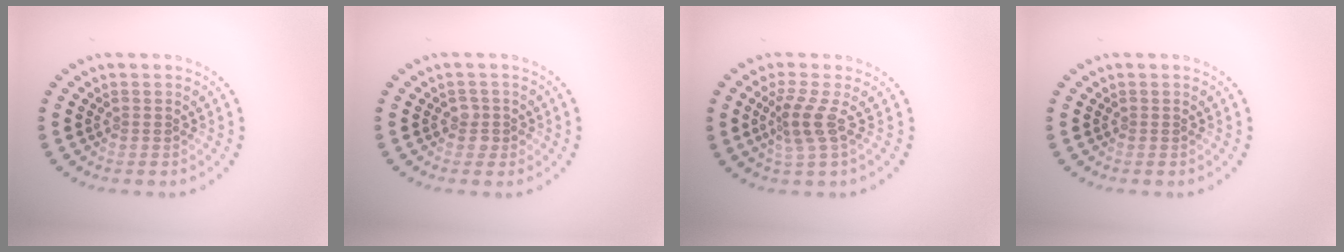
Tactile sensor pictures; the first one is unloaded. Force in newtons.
{"total": 1.2, "press": 1.1, "slide": 0.4}
{"total": 2.5, "press": 1.8, "slide": 1.7}
{"total": 0.0}